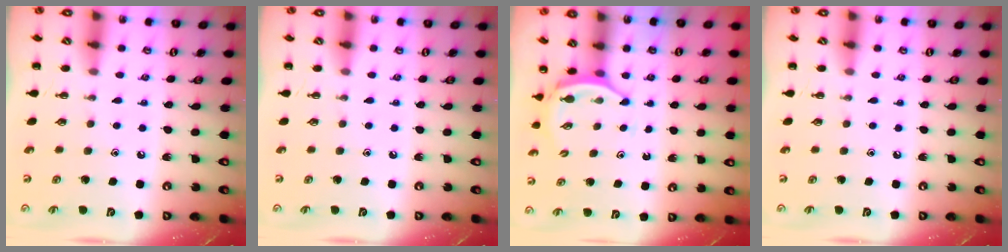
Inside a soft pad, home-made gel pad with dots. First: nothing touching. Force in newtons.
{"total": 0.0}
{"total": 4.3, "press": 4.3, "slide": 0.2}
{"total": 0.0}